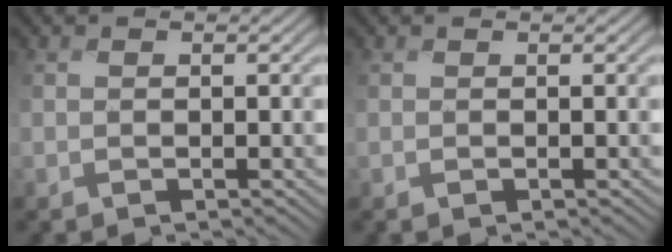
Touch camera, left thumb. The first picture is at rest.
{"total": 0.0}